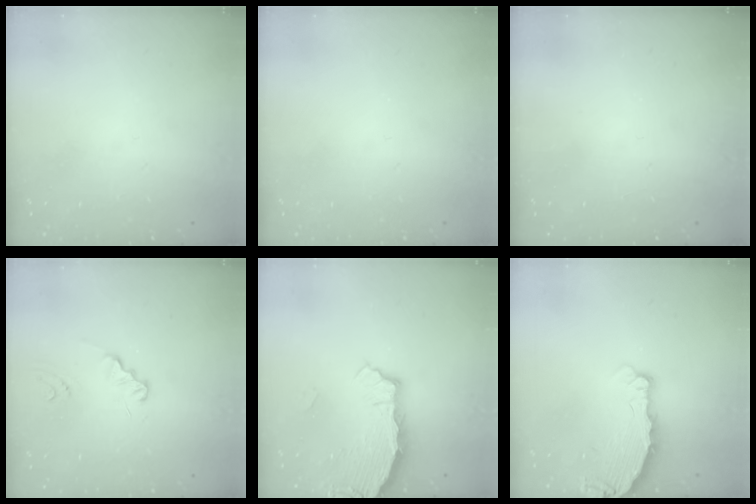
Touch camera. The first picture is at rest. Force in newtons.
{"total": 0.0}
{"total": 0.0}
{"total": 1.5, "press": 1.4, "slide": 0.1}
{"total": 3.2, "press": 3.2, "slide": 0.3}
{"total": 3.9, "press": 3.9, "slide": 0.4}